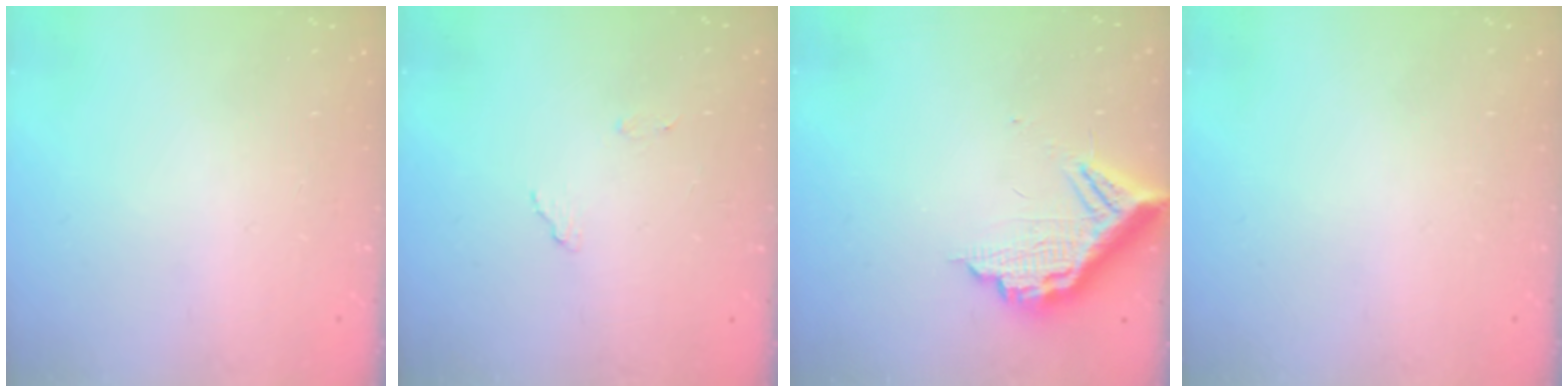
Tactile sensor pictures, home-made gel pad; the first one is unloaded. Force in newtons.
{"total": 8.3, "press": 8.3, "slide": 0.8}
{"total": 11.4, "press": 11.3, "slide": 1.1}
{"total": 0.0}